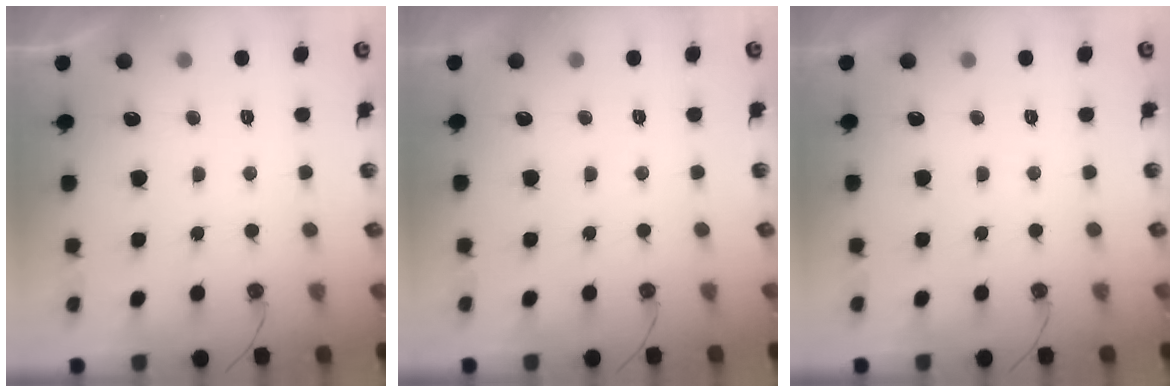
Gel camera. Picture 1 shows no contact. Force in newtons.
{"total": 0.0}
{"total": 0.0}